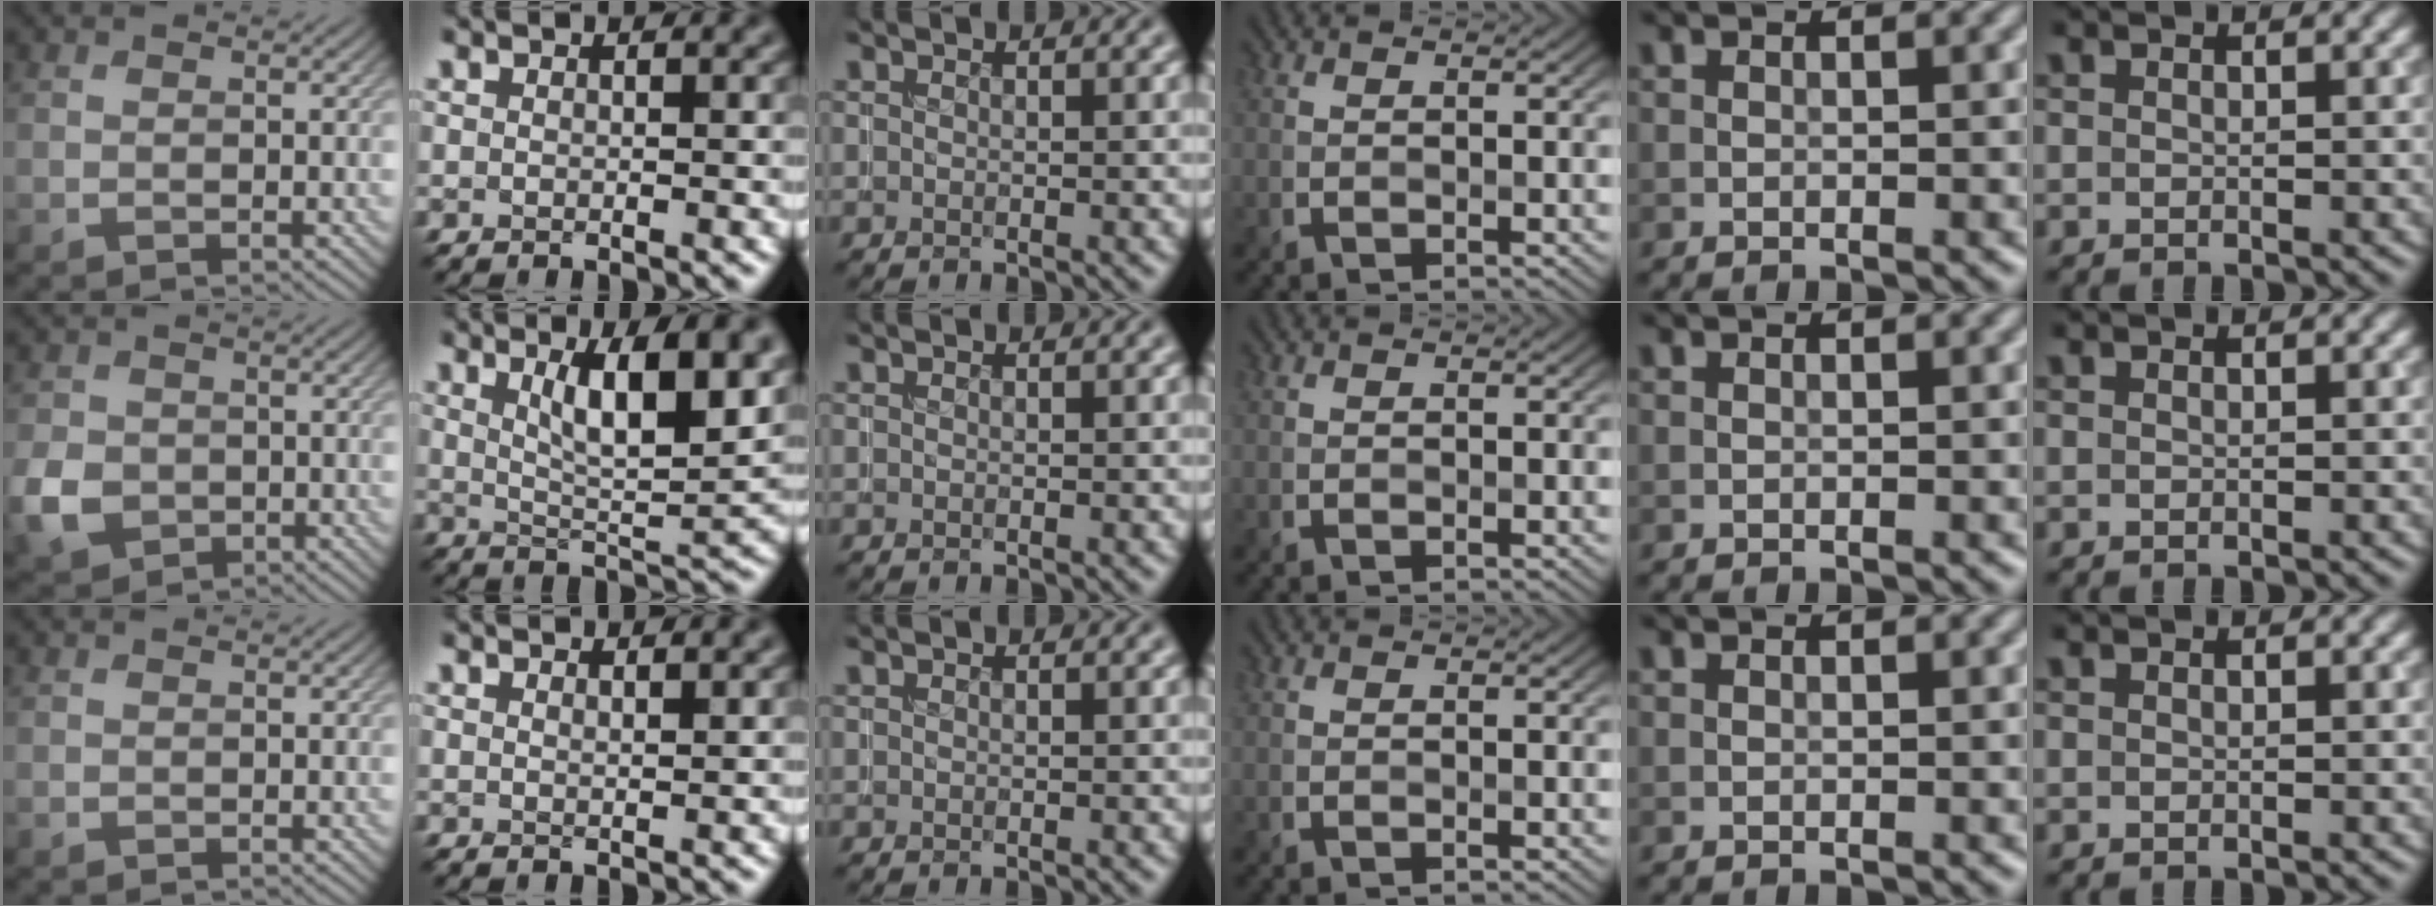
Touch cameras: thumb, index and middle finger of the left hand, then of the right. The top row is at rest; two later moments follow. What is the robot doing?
{"motion": "insert", "object": "coin"}